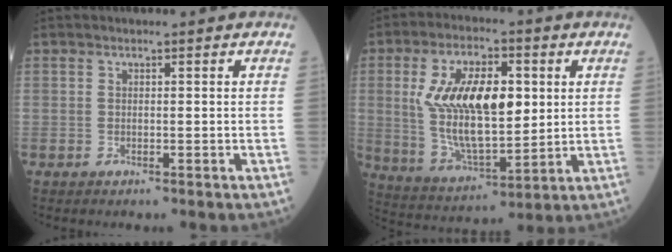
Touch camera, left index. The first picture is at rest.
{"total": 15.7, "force": [2.7, 6.2, 14.1], "torque": [-0.274, 0.010, 0.055]}